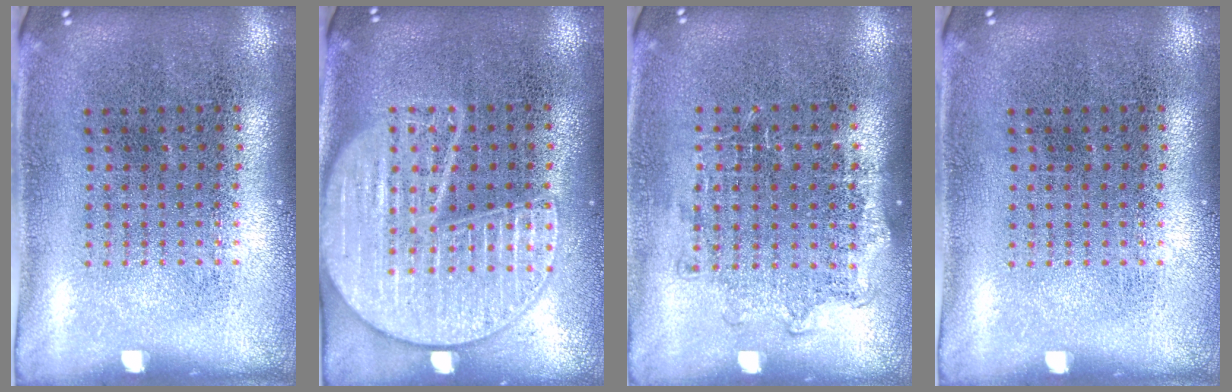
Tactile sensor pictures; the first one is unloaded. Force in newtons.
{"total": 2.5, "press": 2.5, "slide": 0.2}
{"total": 1.1, "press": 0.9, "slide": 0.5}
{"total": 0.0}